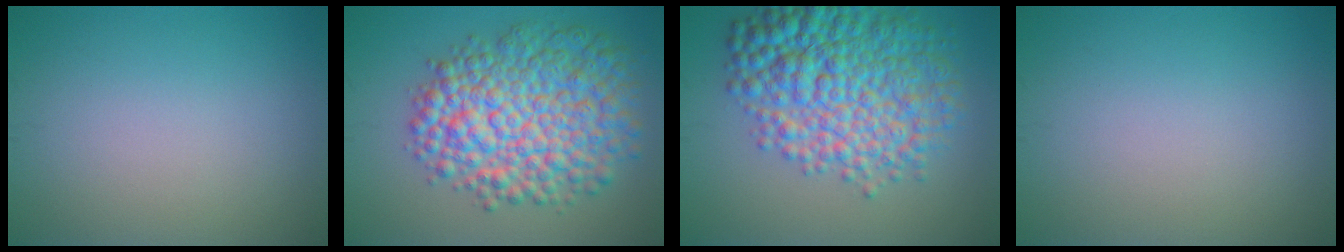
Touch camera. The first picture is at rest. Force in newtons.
{"total": 10.3, "press": 10.2, "slide": 0.2}
{"total": 9.7, "press": 9.7, "slide": 0.1}
{"total": 0.0}